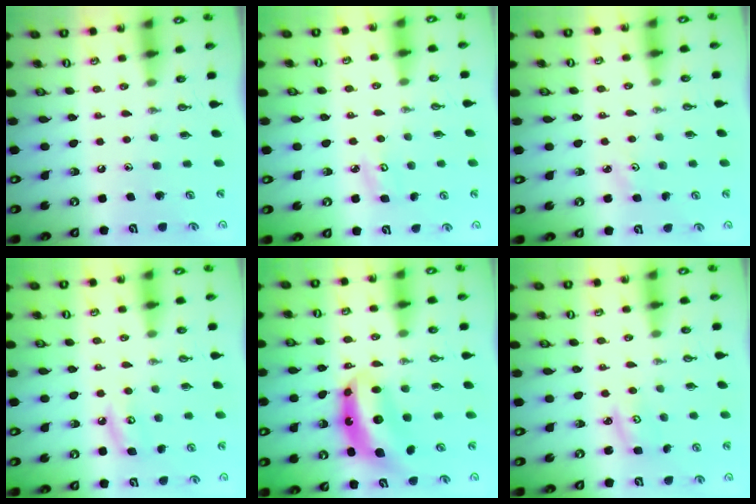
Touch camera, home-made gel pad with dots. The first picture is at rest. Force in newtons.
{"total": 5.1, "press": 5.0, "slide": 0.5}
{"total": 2.2, "press": 2.1, "slide": 0.3}
{"total": 6.6, "press": 6.6, "slide": 0.7}
{"total": 7.9, "press": 7.8, "slide": 0.8}
{"total": 2.9, "press": 2.8, "slide": 0.4}